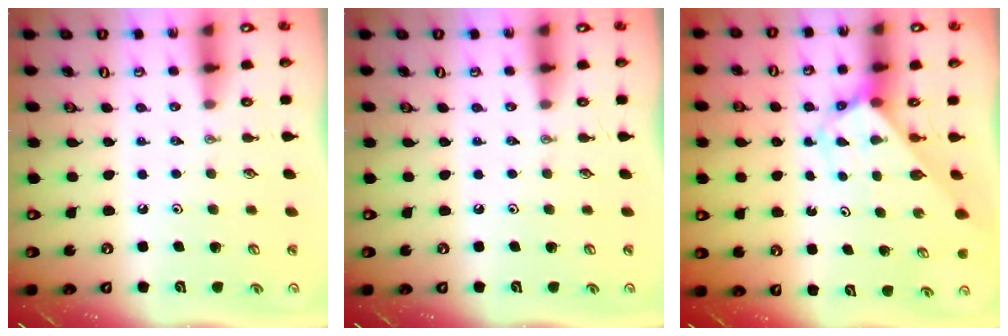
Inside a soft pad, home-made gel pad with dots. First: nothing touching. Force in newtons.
{"total": 0.0}
{"total": 2.9, "press": 2.9, "slide": 0.1}